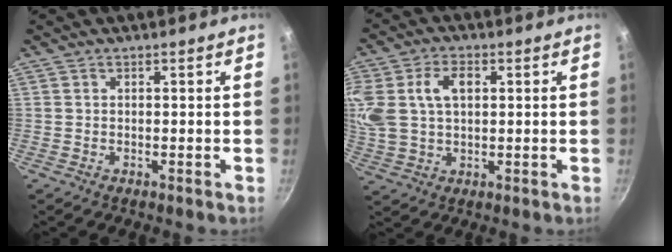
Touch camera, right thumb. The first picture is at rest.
{"total": 15.7, "force": [3.5, 10.4, 11.2], "torque": [-0.271, 0.021, 0.072]}